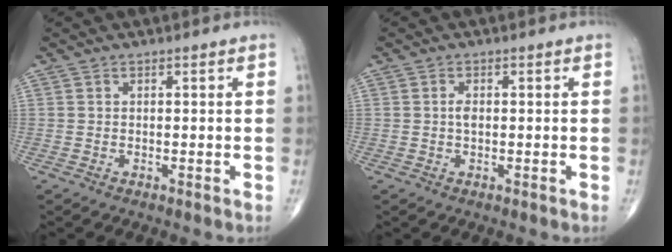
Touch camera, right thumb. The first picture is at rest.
{"total": 1.5, "force": [0.1, 0.8, 1.2], "torque": [-0.023, 0.001, 0.001]}